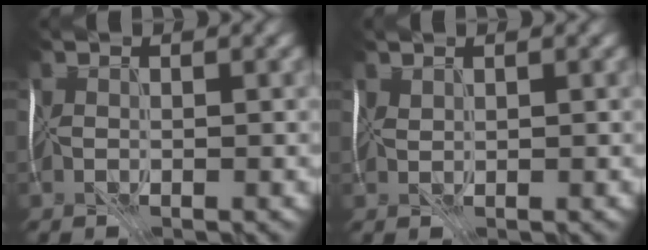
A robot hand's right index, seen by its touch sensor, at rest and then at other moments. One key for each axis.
{"total": 0.8, "fx": 0.8, "fy": 0.1, "fz": 0.1, "tx": -0.004, "ty": 0.002, "tz": 0.022}